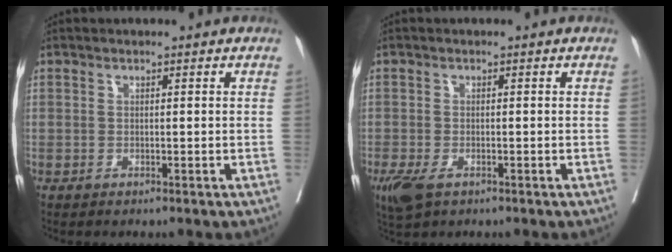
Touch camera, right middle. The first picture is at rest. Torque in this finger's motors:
{"motor_torque": [0.44, -0.39, 0.25, 0.07]}